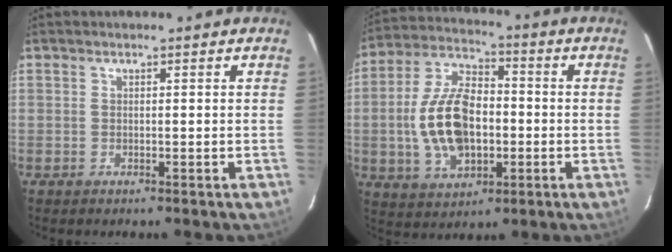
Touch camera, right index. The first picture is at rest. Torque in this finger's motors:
{"motor_torque": [1.61, 0.49, 0.51, 0.12]}